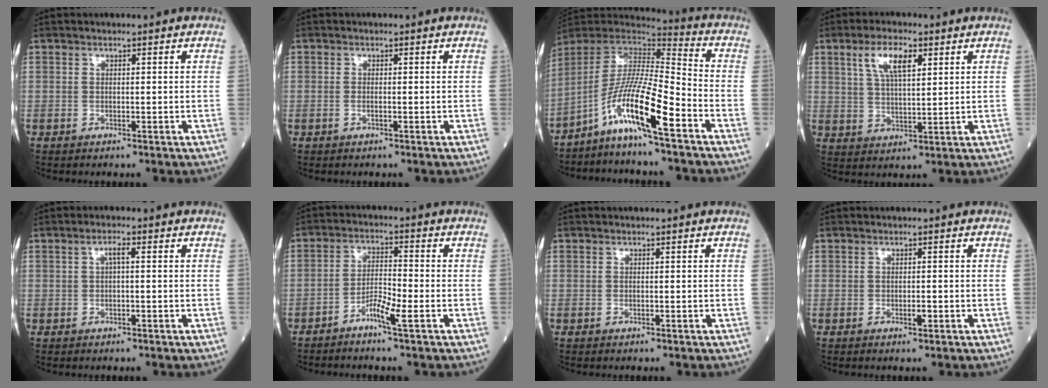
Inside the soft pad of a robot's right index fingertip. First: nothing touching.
{"total": 0.6, "force": [-0.2, 0.2, 0.5], "torque": [-0.012, -0.001, -0.004]}
{"total": 13.0, "force": [-7.5, -0.1, 10.6], "torque": [-0.207, -0.004, -0.143]}
{"total": 6.9, "force": [3.3, 2.2, 5.7], "torque": [-0.112, 0.009, 0.063]}
{"total": 1.6, "force": [0.2, 0.3, 1.6], "torque": [-0.027, 0.004, 0.003]}
{"total": 4.3, "force": [-2.7, 0.0, 3.3], "torque": [-0.062, 0.005, -0.054]}
{"total": 0.0}
{"total": 0.8, "force": [-0.3, 0.2, 0.7], "torque": [-0.014, -0.001, -0.005]}